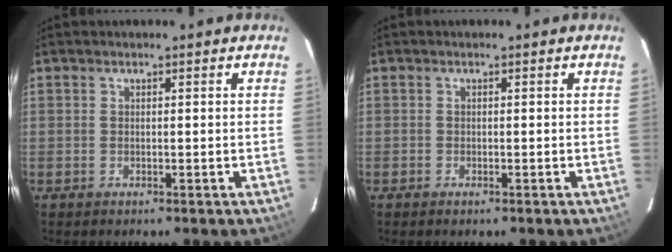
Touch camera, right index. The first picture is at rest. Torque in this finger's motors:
{"motor_torque": [0.24, -0.10, 0.06, -0.01]}